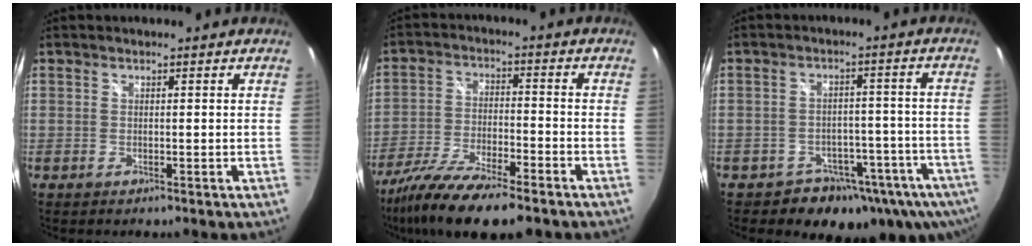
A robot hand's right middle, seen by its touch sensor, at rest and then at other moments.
{"total": 15.0, "force": [-11.8, 2.9, 8.9], "torque": [-0.186, -0.040, -0.211]}
{"total": 13.2, "force": [-8.6, 8.5, 5.4], "torque": [-0.094, 0.006, -0.102]}